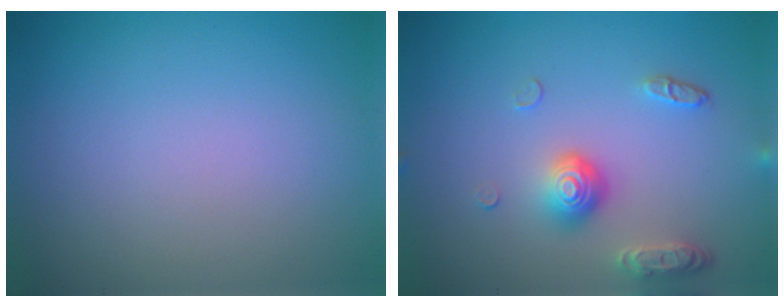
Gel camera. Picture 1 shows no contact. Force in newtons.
{"total": 3.8, "press": 3.0, "slide": 2.3}